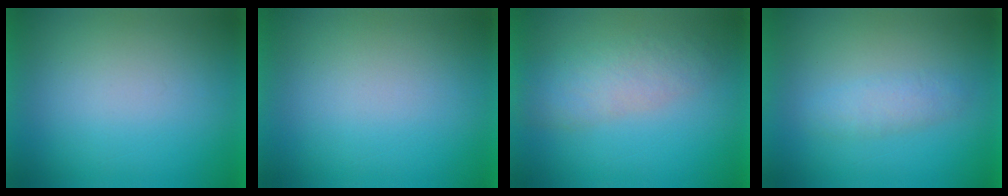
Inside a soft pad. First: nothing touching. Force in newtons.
{"total": 3.0}
{"total": 2.9}
{"total": 2.3}